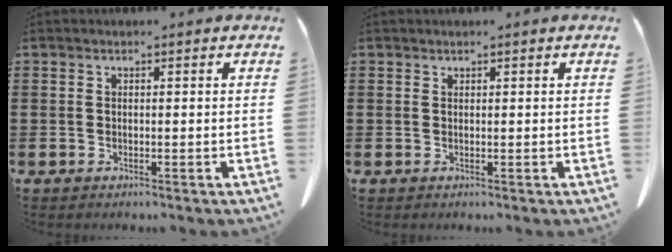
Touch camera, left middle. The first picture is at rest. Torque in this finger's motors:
{"motor_torque": [0.16, 0.14, -0.02, 0.00]}